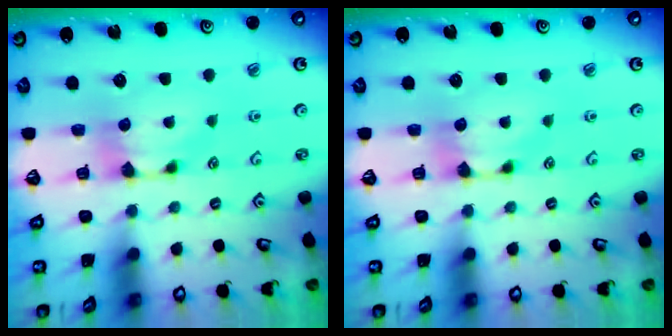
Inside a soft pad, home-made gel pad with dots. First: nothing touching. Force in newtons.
{"total": 0.0}